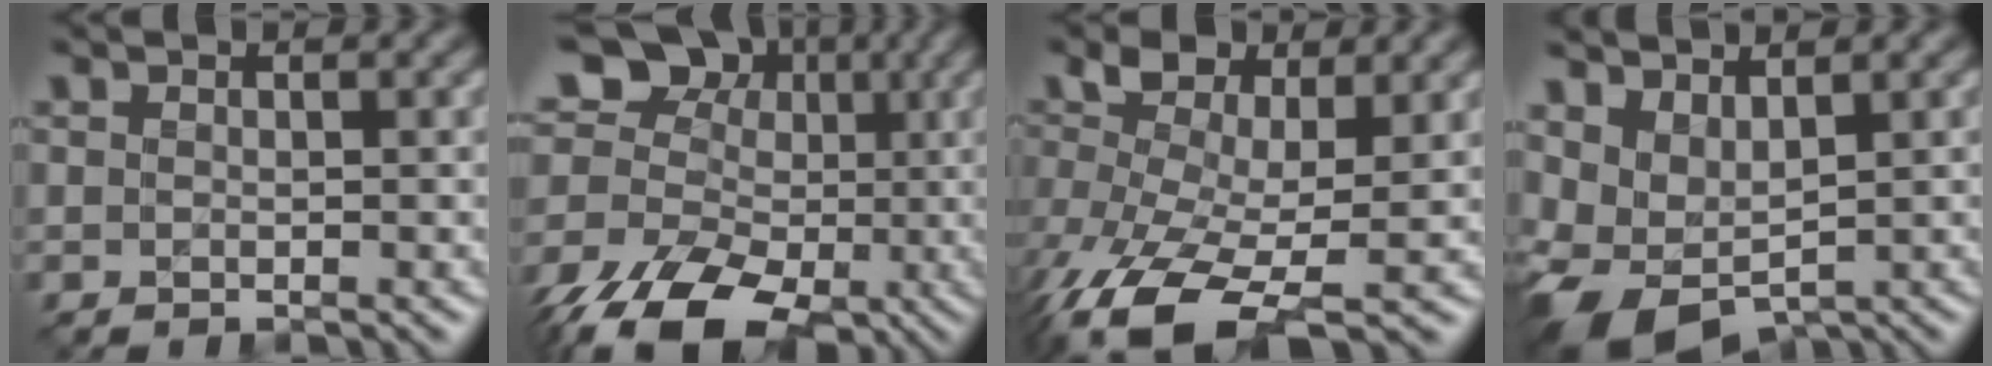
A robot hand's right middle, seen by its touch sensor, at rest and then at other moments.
{"total": 14.6, "force": [-3.7, 11.0, 8.9], "torque": [-0.174, 0.007, -0.055]}
{"total": 8.0, "force": [-1.7, 4.0, 6.7], "torque": [-0.147, 0.004, -0.046]}
{"total": 6.1, "force": [0.3, 3.6, 4.9], "torque": [-0.110, -0.004, 0.013]}